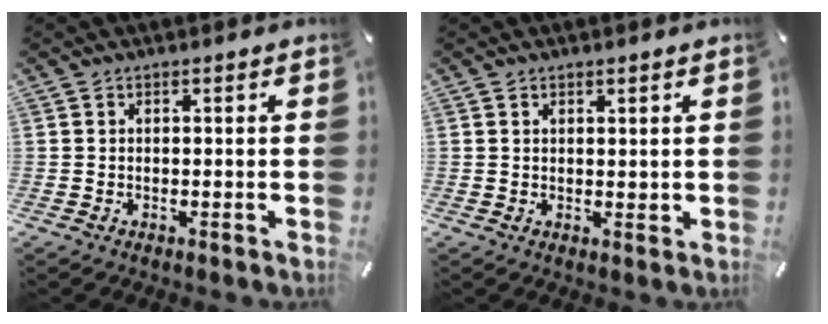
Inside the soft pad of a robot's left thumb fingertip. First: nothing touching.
{"total": 1.4, "force": [0.9, 1.0, 0.5], "torque": [-0.001, -0.001, 0.015]}